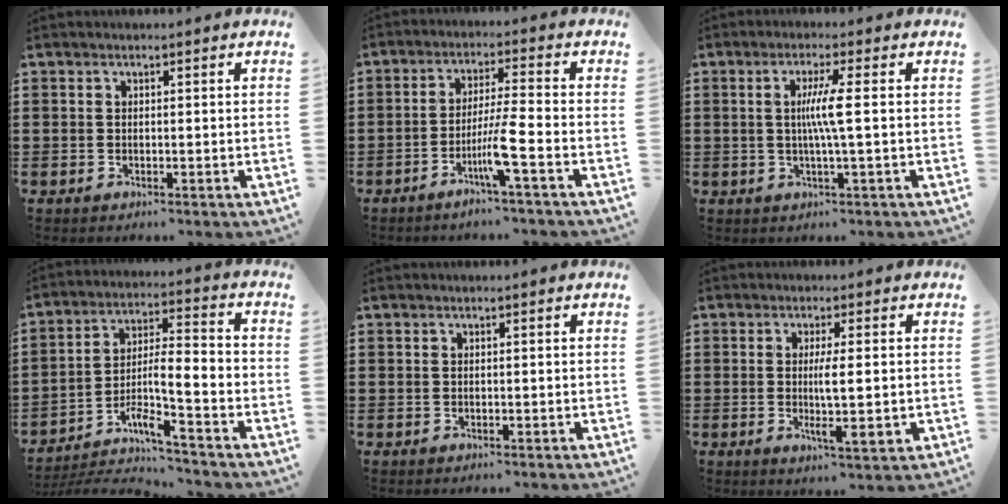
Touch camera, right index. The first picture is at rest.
{"total": 6.3, "force": [-3.1, -0.7, 5.5], "torque": [-0.106, -0.012, -0.059]}
{"total": 5.0, "force": [0.2, -0.4, 4.9], "torque": [-0.091, -0.007, -0.002]}
{"total": 7.0, "force": [-4.5, 1.0, 5.3], "torque": [-0.101, -0.019, -0.091]}
{"total": 0.0}
{"total": 5.3, "force": [-0.2, 0.5, 5.2], "torque": [-0.100, -0.009, -0.008]}